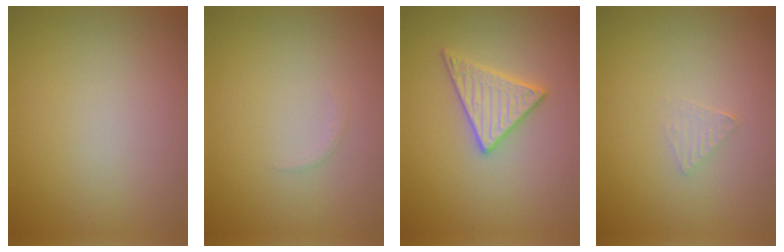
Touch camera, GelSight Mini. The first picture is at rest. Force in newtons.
{"total": 0.7, "press": 0.7, "slide": 0.1}
{"total": 3.0, "press": 3.0, "slide": 0.1}
{"total": 1.0, "press": 1.0, "slide": 0.1}